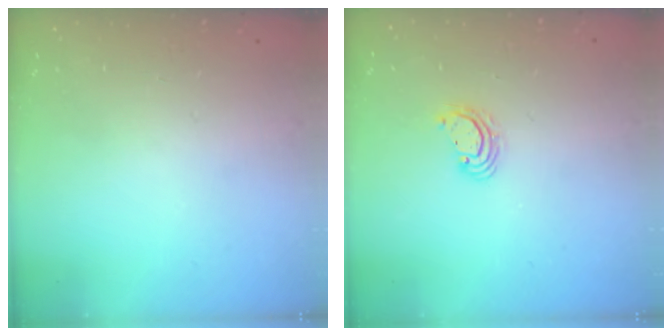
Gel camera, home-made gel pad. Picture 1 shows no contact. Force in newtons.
{"total": 3.6, "press": 3.6, "slide": 0.2}